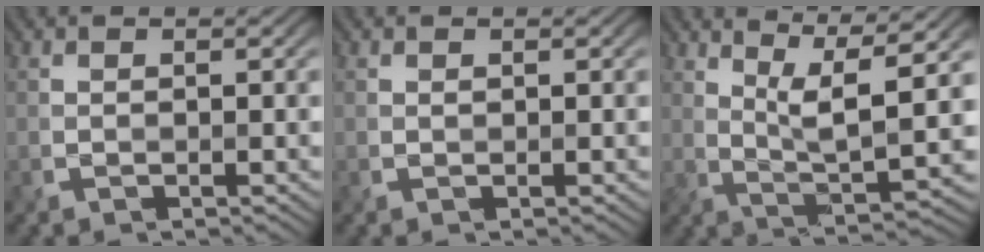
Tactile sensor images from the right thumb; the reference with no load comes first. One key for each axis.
{"total": 0.0}
{"total": 8.6, "fx": 3.9, "fy": 1.9, "fz": 7.4, "tx": -0.136, "ty": 0.006, "tz": 0.078}